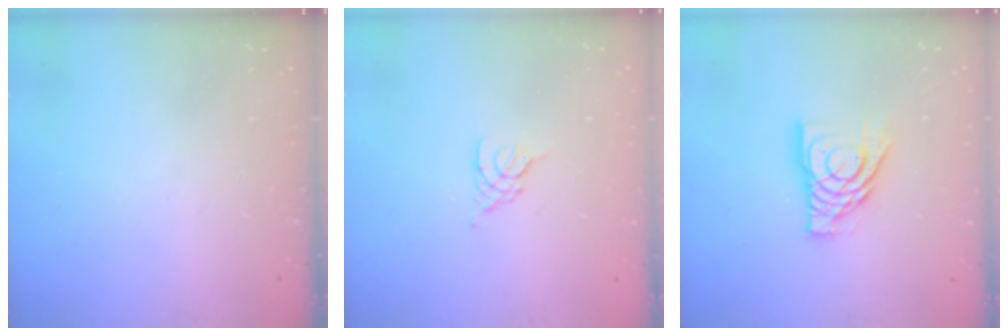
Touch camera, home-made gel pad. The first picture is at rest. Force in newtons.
{"total": 2.3, "press": 2.3, "slide": 0.5}
{"total": 12.2, "press": 12.2, "slide": 1.1}